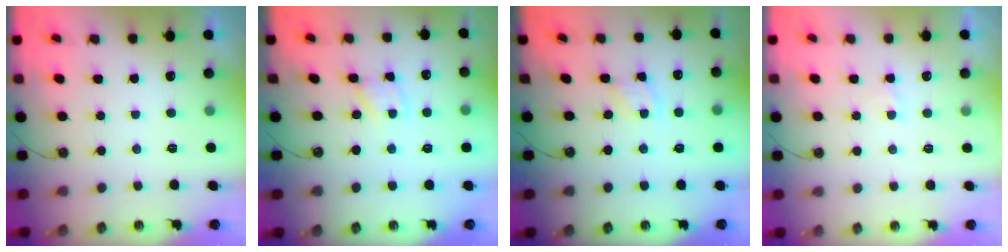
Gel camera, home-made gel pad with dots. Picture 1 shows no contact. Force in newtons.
{"total": 1.2, "press": 1.2, "slide": 0.2}
{"total": 3.4, "press": 3.4, "slide": 0.5}
{"total": 1.6, "press": 1.6, "slide": 0.2}